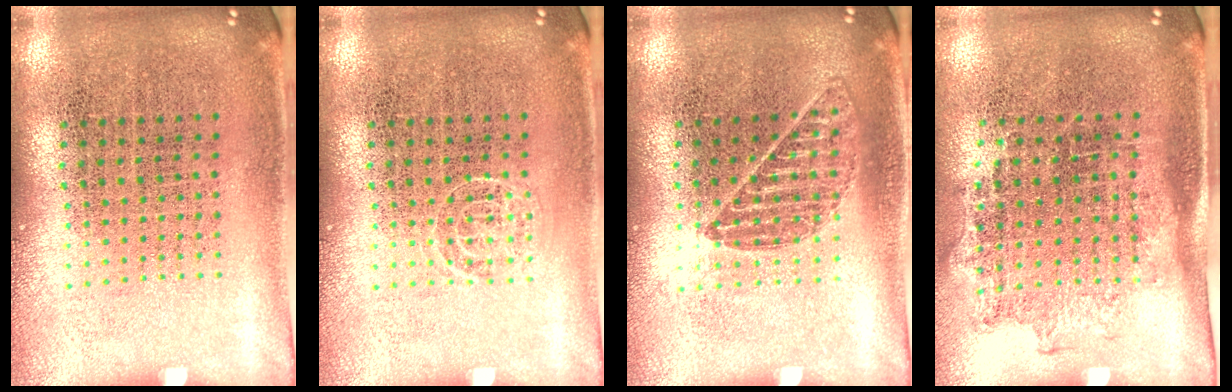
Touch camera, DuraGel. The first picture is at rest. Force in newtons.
{"total": 0.9, "press": 0.9, "slide": 0.2}
{"total": 0.9, "press": 0.8, "slide": 0.3}
{"total": 1.3, "press": 1.0, "slide": 0.8}